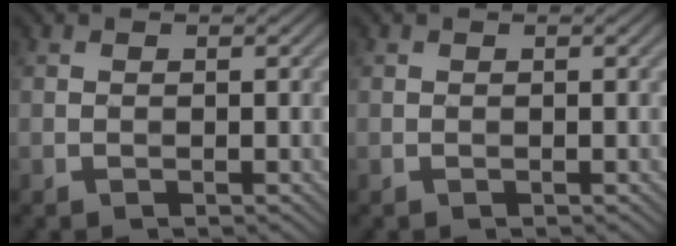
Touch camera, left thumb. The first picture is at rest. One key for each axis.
{"total": 0.0}